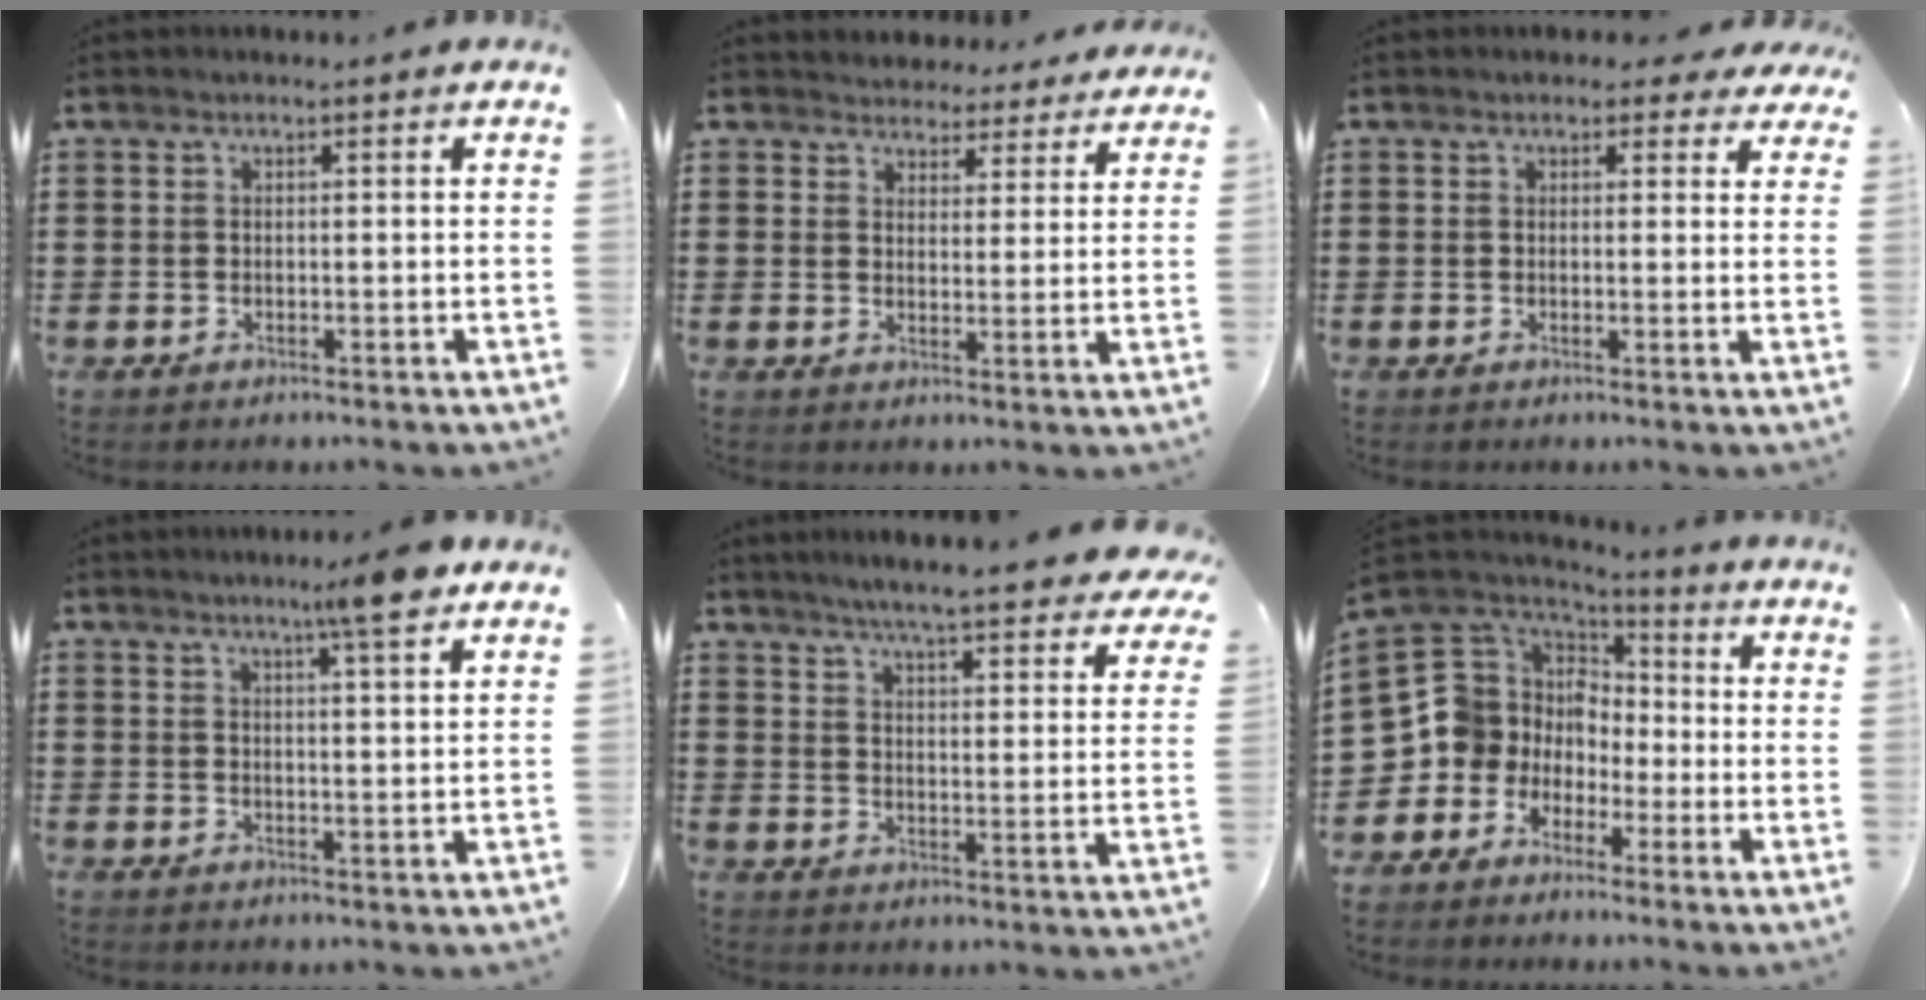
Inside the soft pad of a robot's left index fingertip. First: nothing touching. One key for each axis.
{"total": 4.2, "fx": 4.1, "fy": 0.9, "fz": -0.2, "tx": -0.009, "ty": -0.023, "tz": 0.070}
{"total": 2.0, "fx": 1.6, "fy": 1.0, "fz": 0.7, "tx": -0.004, "ty": -0.002, "tz": 0.025}
{"total": 6.8, "fx": 5.0, "fy": -0.3, "fz": 4.6, "tx": -0.078, "ty": -0.011, "tz": 0.082}
{"total": 5.2, "fx": 4.8, "fy": -0.6, "fz": 1.9, "tx": -0.059, "ty": -0.033, "tz": 0.079}
{"total": 8.2, "fx": -1.5, "fy": 7.9, "fz": 1.7, "tx": -0.094, "ty": -0.025, "tz": -0.036}